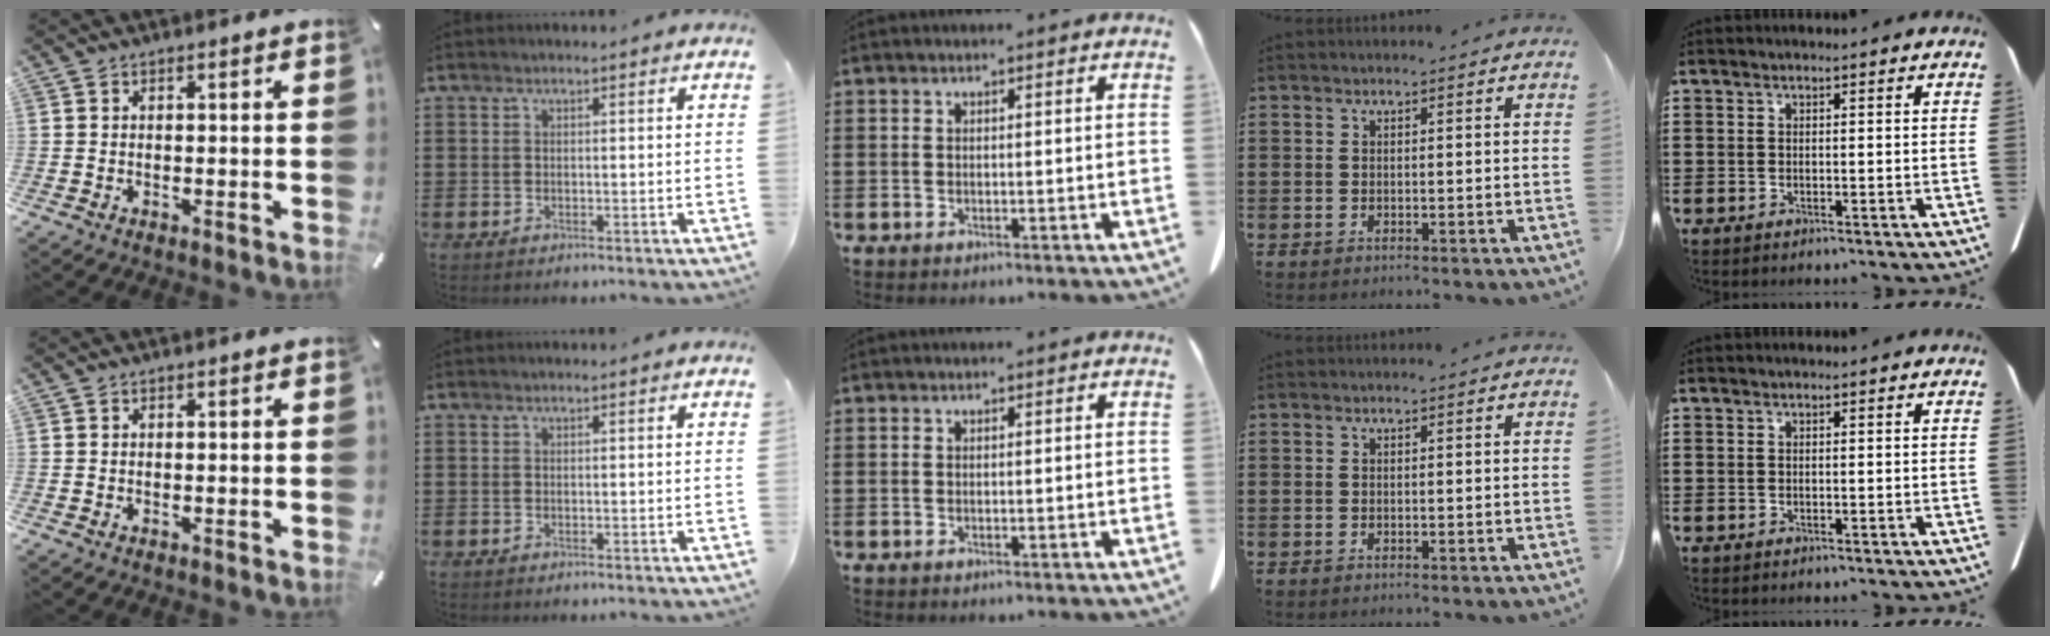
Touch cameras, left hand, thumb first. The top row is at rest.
{}